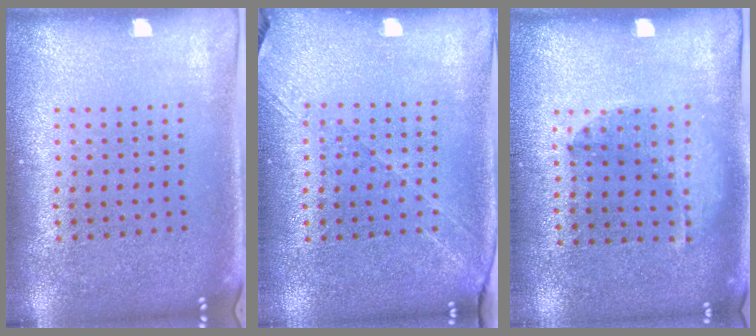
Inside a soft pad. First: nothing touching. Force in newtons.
{"total": 1.3, "press": 1.2, "slide": 0.6}
{"total": 1.0, "press": 1.0, "slide": 0.2}